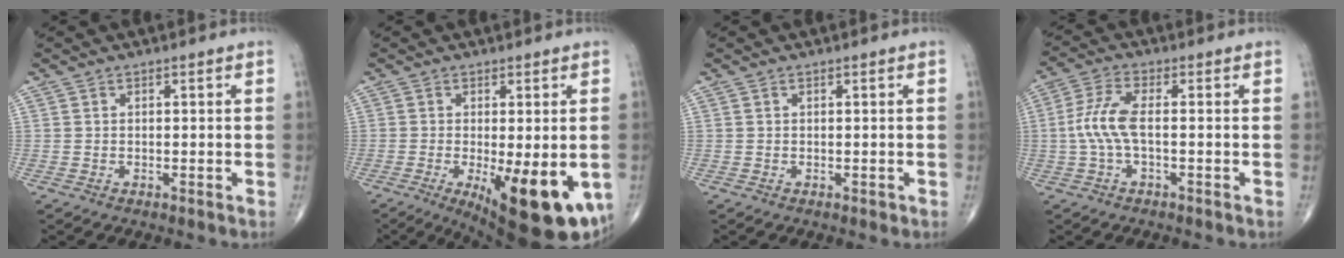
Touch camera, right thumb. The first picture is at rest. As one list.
[{"total": 16.8, "force": [-5.1, 5.5, 15.1], "torque": [-0.178, -0.027, -0.056]}, {"total": 0.6, "force": [0.0, 0.3, 0.4], "torque": [-0.003, 0.001, 0.001]}, {"total": 6.8, "force": [-0.6, 2.3, 6.3], "torque": [-0.161, 0.016, -0.016]}]